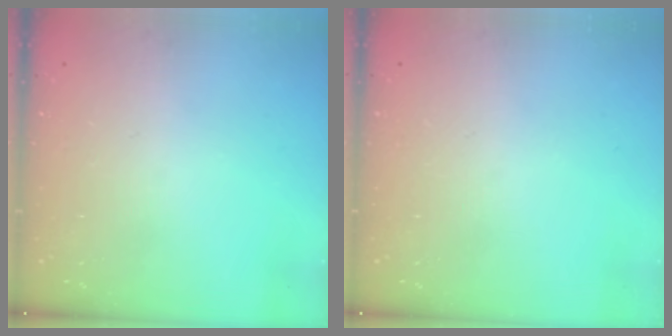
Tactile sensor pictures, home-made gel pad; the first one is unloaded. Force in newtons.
{"total": 0.0}